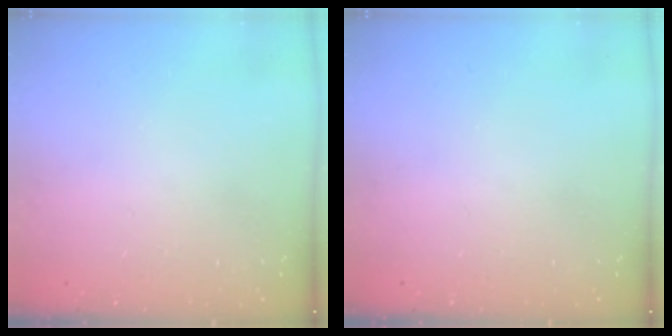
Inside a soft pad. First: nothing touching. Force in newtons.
{"total": 0.0}